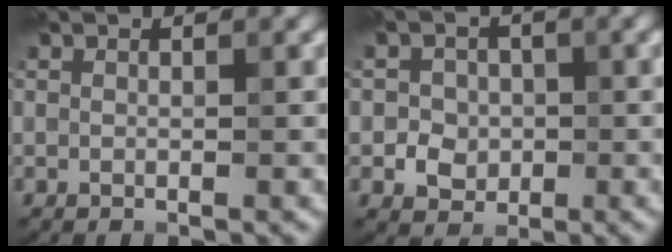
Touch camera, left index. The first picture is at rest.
{"total": 2.8, "force": [-0.6, 2.5, 1.0], "torque": [0.002, -0.003, -0.019]}